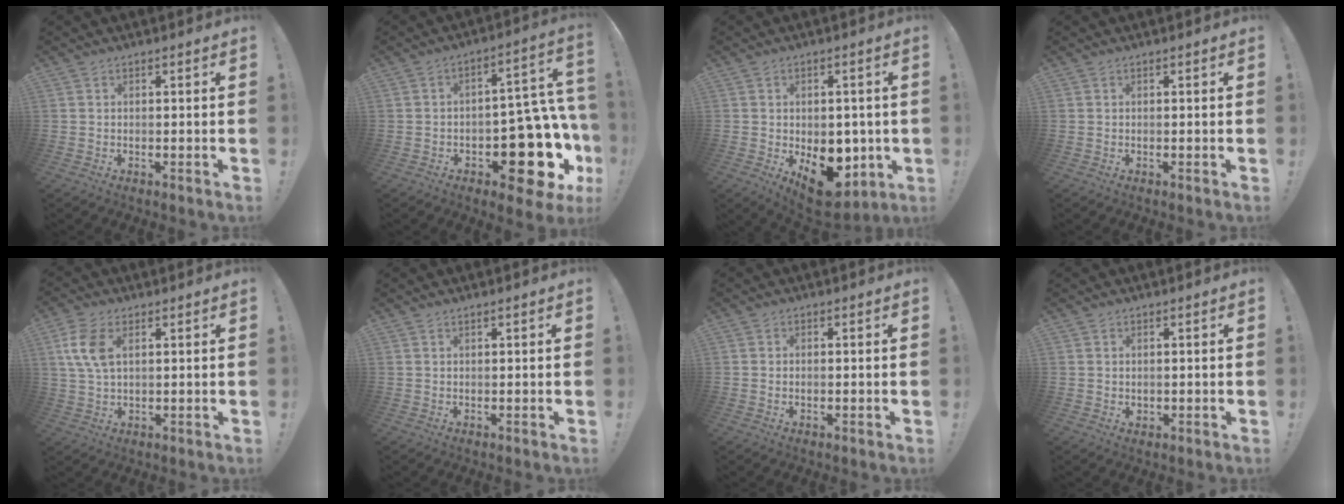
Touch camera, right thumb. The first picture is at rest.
{"total": 21.1, "force": [-7.9, 11.0, 16.1], "torque": [-0.163, 0.050, -0.110]}
{"total": 13.7, "force": [-4.2, 9.6, 8.7], "torque": [-0.069, 0.024, -0.055]}
{"total": 0.0}
{"total": 8.6, "force": [3.1, 4.9, 6.5], "torque": [-0.128, -0.005, 0.055]}
{"total": 0.7, "force": [0.5, -0.1, 0.4], "torque": [-0.005, -0.002, 0.009]}
{"total": 0.6, "force": [-0.1, 0.5, 0.2], "torque": [-0.009, 0.004, -0.001]}
{"total": 1.3, "force": [0.8, 1.1, 0.1], "torque": [0.003, -0.003, 0.013]}